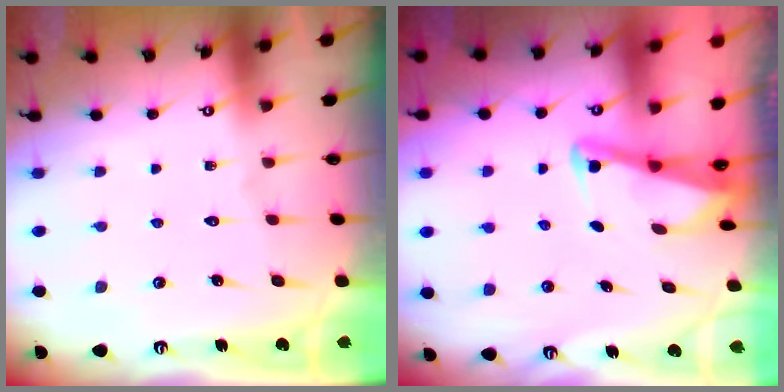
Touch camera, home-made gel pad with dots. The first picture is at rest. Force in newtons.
{"total": 2.9, "press": 2.9, "slide": 0.4}